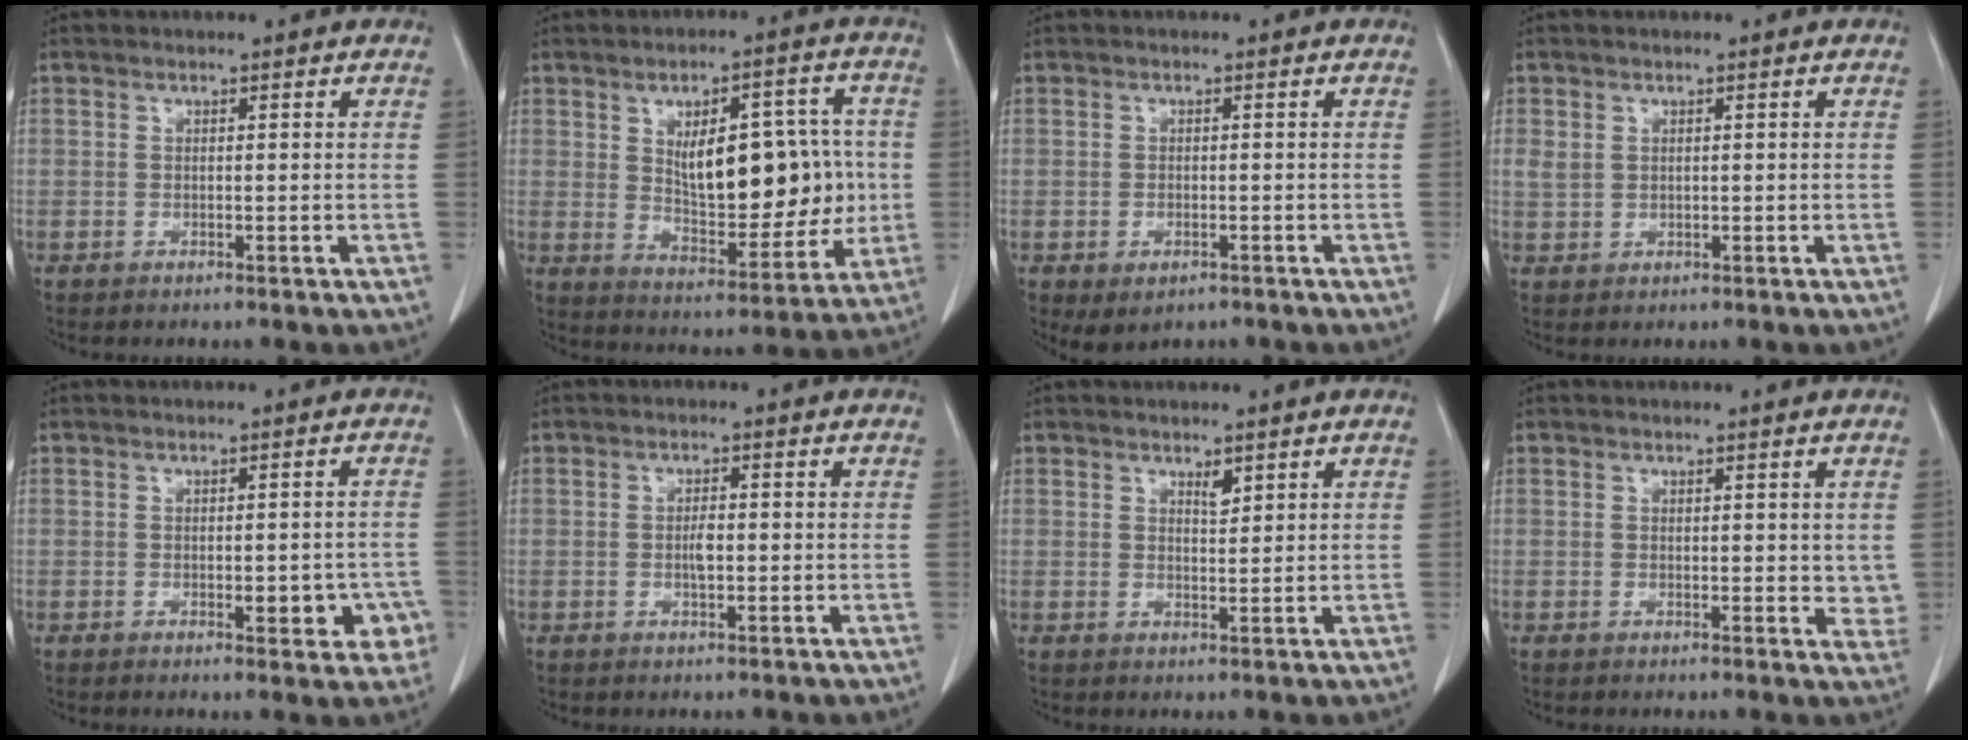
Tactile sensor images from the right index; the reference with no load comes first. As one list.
[{"total": 15.2, "force": [1.5, 6.8, 13.5], "torque": [-0.203, 0.015, 0.036]}, {"total": 3.2, "force": [-1.7, 1.8, 1.9], "torque": [-0.033, -0.005, -0.015]}, {"total": 1.9, "force": [0.4, 1.6, 1.0], "torque": [-0.025, 0.009, 0.014]}, {"total": 5.5, "force": [-1.9, 2.3, 4.6], "torque": [-0.043, 0.007, -0.019]}, {"total": 2.3, "force": [-0.3, 0.8, 2.1], "torque": [-0.041, 0.003, -0.003]}, {"total": 1.7, "force": [1.2, 0.6, 1.0], "torque": [-0.016, -0.006, 0.021]}, {"total": 2.9, "force": [0.8, 1.7, 2.2], "torque": [-0.014, -0.008, 0.008]}]